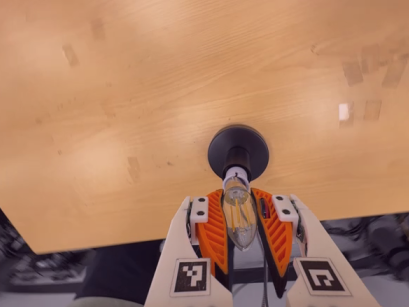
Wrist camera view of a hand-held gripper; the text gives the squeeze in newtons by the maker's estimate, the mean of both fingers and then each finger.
{"total": 19.4, "left": 18.9, "right": 19.8}